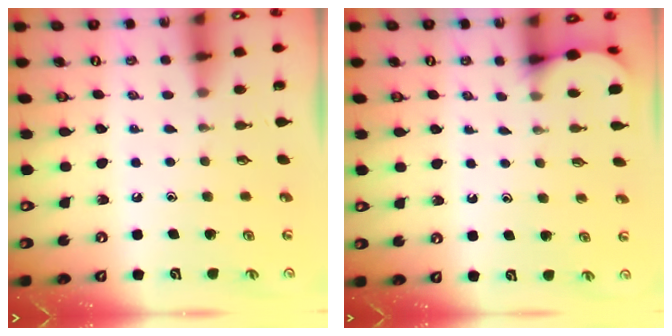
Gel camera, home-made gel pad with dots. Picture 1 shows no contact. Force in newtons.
{"total": 1.3, "press": 1.3, "slide": 0.1}